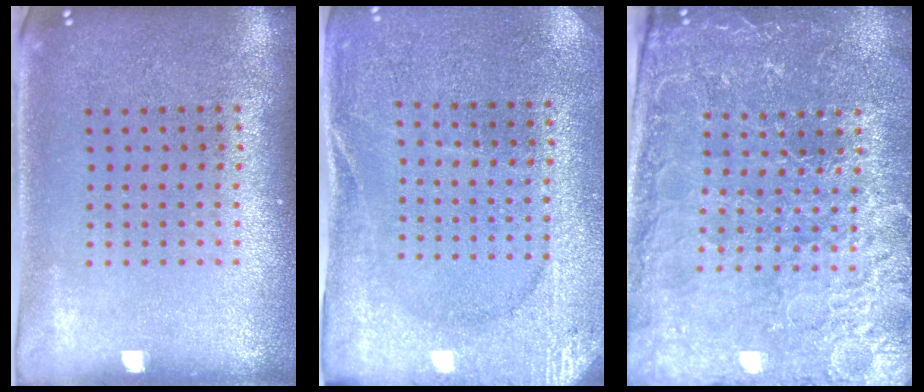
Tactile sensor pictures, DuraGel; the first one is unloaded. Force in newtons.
{"total": 2.6, "press": 2.6, "slide": 0.4}
{"total": 4.1, "press": 4.0, "slide": 1.0}